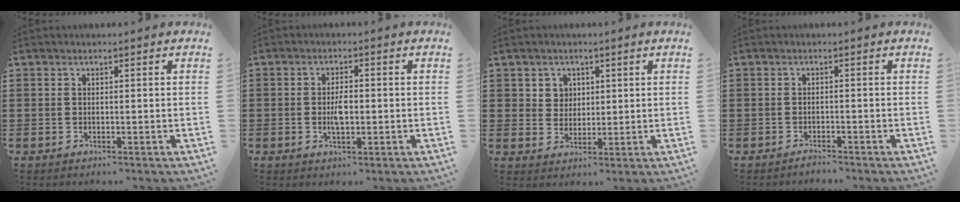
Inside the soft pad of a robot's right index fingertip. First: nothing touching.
{"total": 3.4, "force": [-0.4, 1.4, 3.1], "torque": [-0.065, -0.001, -0.010]}
{"total": 3.0, "force": [1.4, 2.6, 0.4], "torque": [-0.021, 0.010, 0.024]}
{"total": 1.3, "force": [-1.3, -0.1, 0.1], "torque": [-0.006, 0.001, -0.025]}